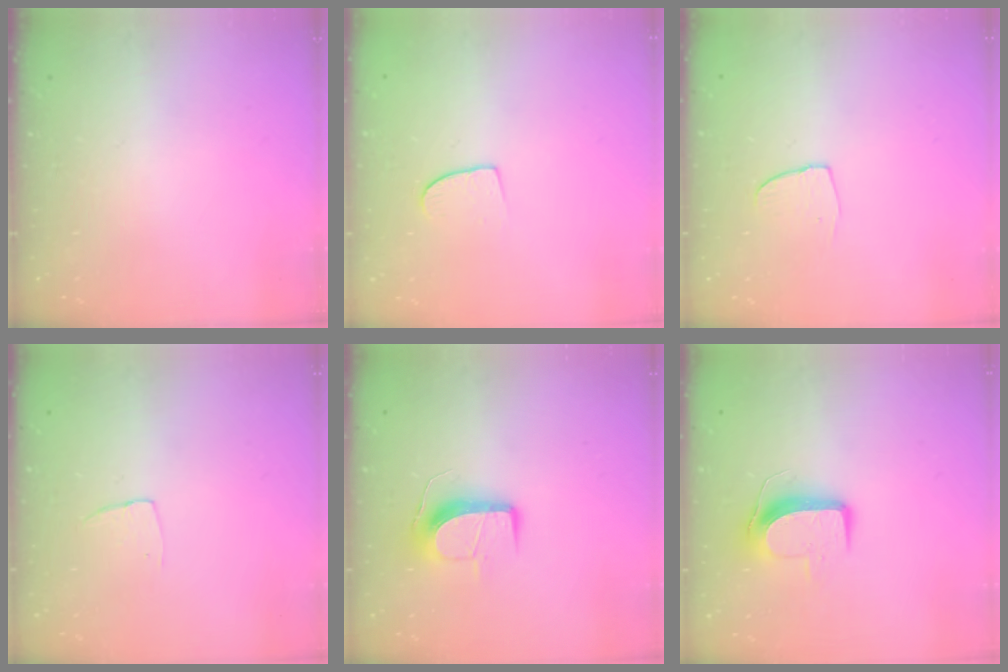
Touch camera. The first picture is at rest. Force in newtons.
{"total": 6.8, "press": 6.7, "slide": 0.5}
{"total": 4.2, "press": 4.2, "slide": 0.3}
{"total": 3.7, "press": 3.7, "slide": 0.2}
{"total": 10.2, "press": 10.2, "slide": 0.0}
{"total": 9.1, "press": 9.1, "slide": 0.1}